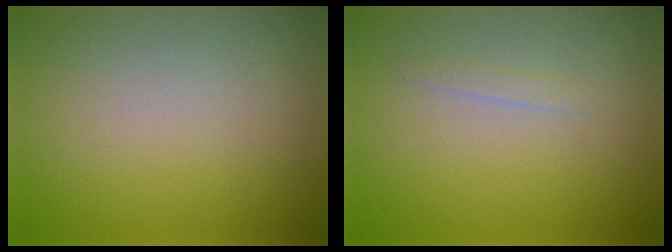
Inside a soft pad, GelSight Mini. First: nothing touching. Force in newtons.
{"total": 0.6, "press": 0.6, "slide": 0.1}